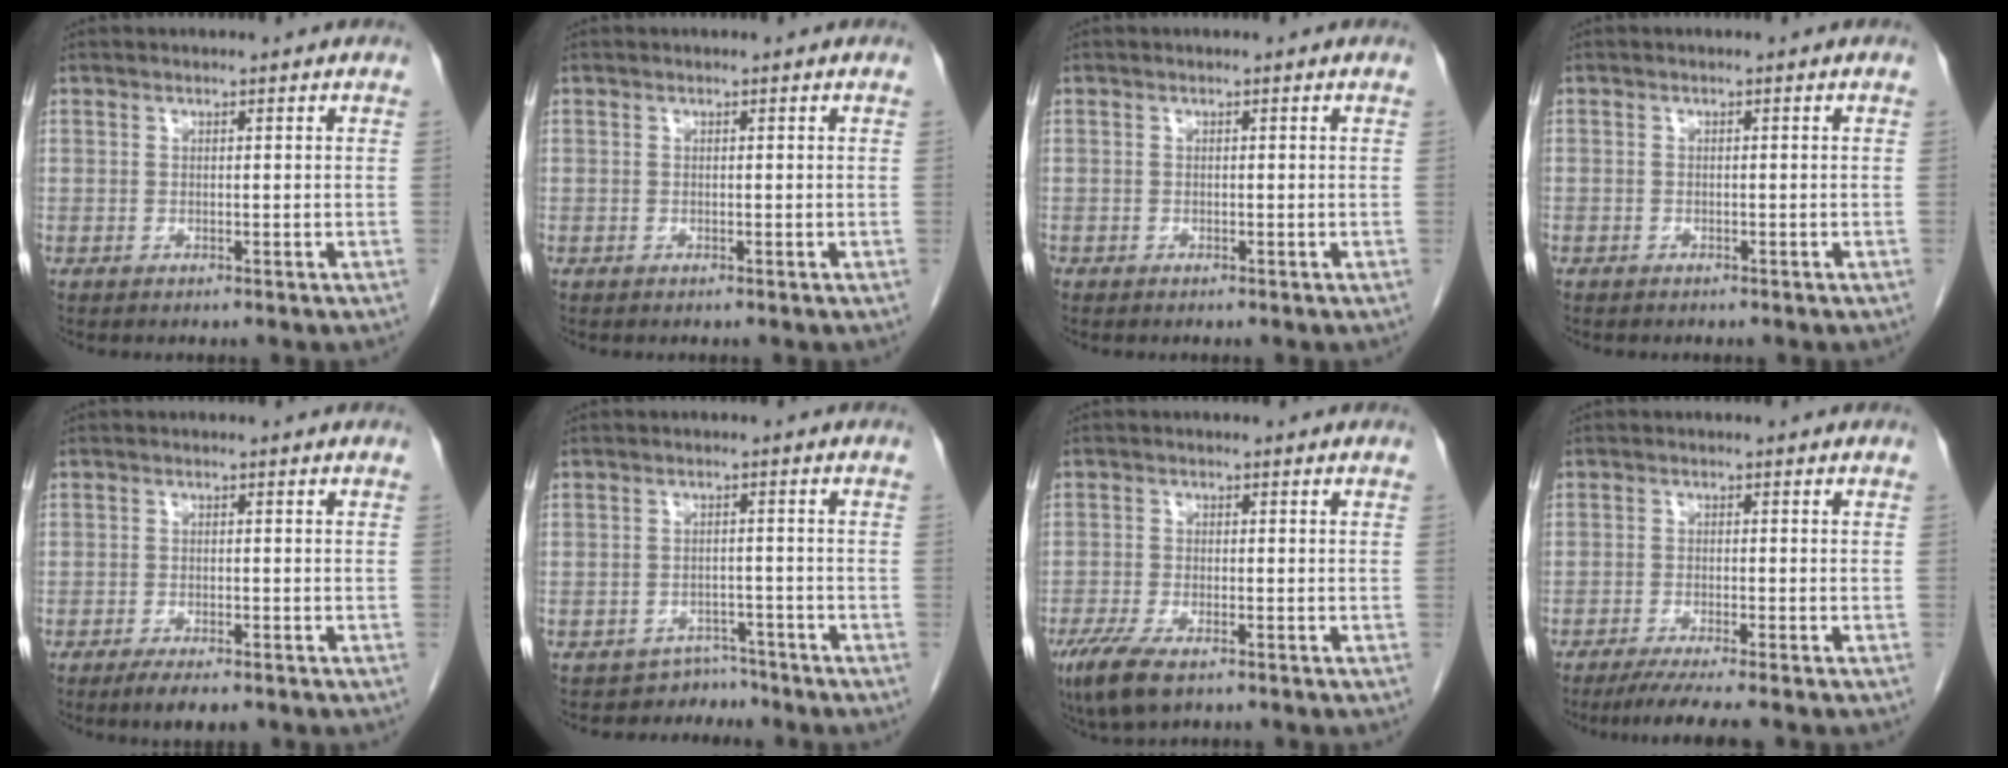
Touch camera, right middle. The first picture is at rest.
{"total": 0.0}
{"total": 0.0}
{"total": 0.6, "force": [-0.5, 0.4, 0.1], "torque": [-0.005, 0.001, -0.008]}
{"total": 2.9, "force": [-2.0, 0.9, 1.8], "torque": [-0.031, -0.004, -0.027]}
{"total": 3.5, "force": [-3.0, 1.2, -1.4], "torque": [0.027, 0.015, -0.043]}
{"total": 6.5, "force": [-4.2, 1.9, 4.6], "torque": [-0.091, -0.017, -0.069]}
{"total": 6.2, "force": [-5.2, -0.6, 3.4], "torque": [-0.047, -0.016, -0.083]}